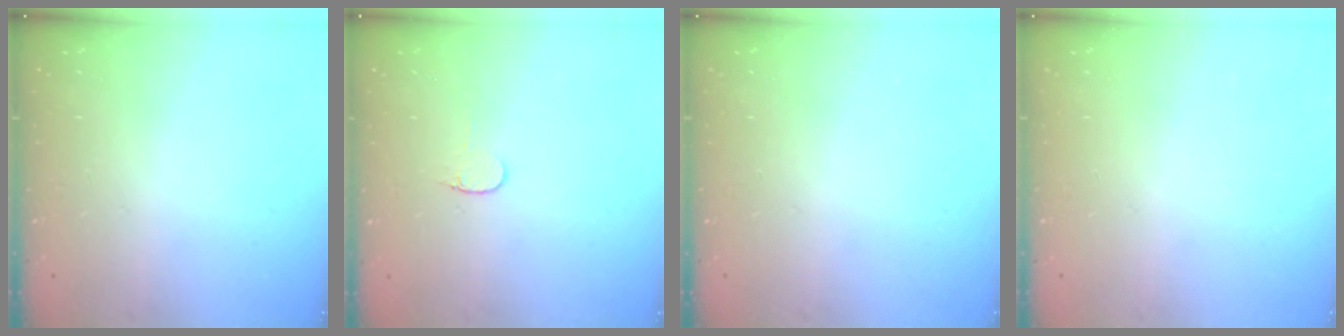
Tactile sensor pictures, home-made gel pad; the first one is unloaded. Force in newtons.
{"total": 3.3, "press": 3.3, "slide": 0.4}
{"total": 0.0}
{"total": 0.0}